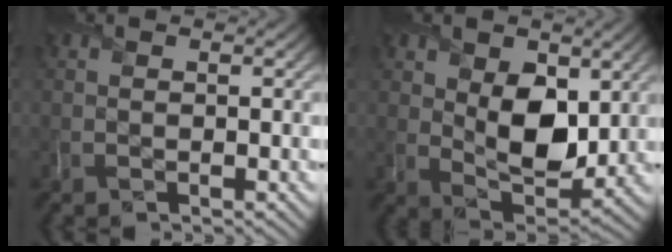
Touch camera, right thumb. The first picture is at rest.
{"total": 8.2, "force": [2.2, 5.0, 6.1], "torque": [-0.123, -0.012, 0.039]}